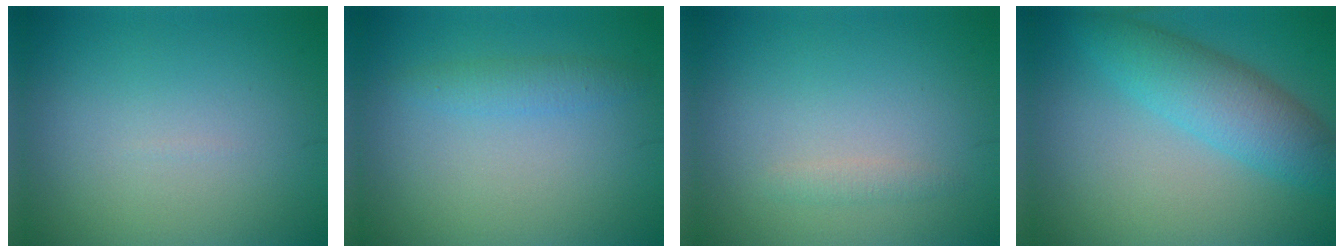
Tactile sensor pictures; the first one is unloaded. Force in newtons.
{"total": 1.6, "press": 1.6, "slide": 0.1}
{"total": 0.8, "press": 0.8, "slide": 0.0}
{"total": 5.3, "press": 5.3, "slide": 0.1}